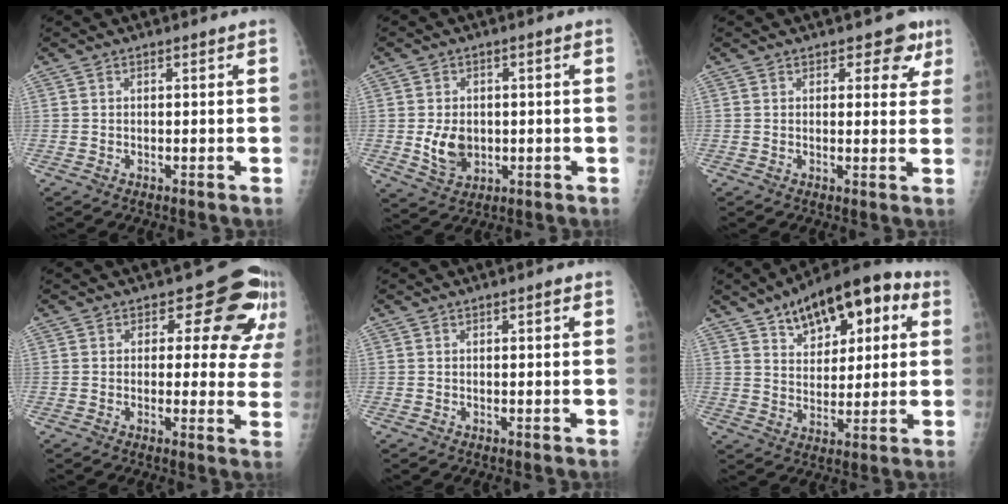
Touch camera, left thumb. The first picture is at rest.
{"total": 6.7, "force": [-0.6, 5.0, 4.4], "torque": [-0.058, -0.004, 0.001]}
{"total": 5.1, "force": [2.9, 3.1, 2.9], "torque": [0.005, -0.010, 0.030]}
{"total": 10.8, "force": [7.0, 6.4, 5.2], "torque": [-0.008, -0.032, 0.057]}
{"total": 0.9, "force": [0.5, 0.3, 0.8], "torque": [-0.010, 0.001, 0.006]}
{"total": 17.9, "force": [8.4, 9.3, 12.8], "torque": [-0.148, -0.004, 0.127]}